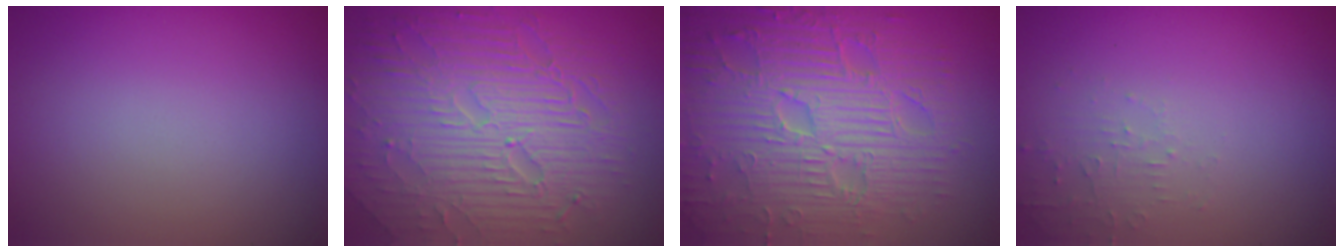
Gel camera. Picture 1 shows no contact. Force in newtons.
{"total": 10.2, "press": 6.6, "slide": 7.7}
{"total": 11.0, "press": 7.2, "slide": 8.3}
{"total": 1.5, "press": 1.5, "slide": 0.3}